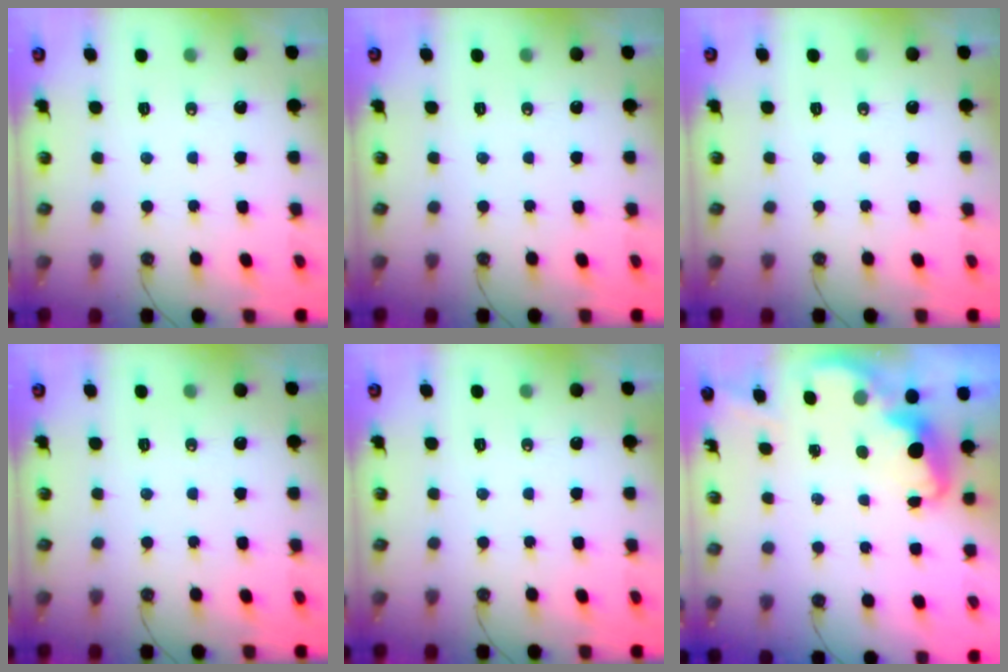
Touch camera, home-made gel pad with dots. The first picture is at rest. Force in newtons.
{"total": 0.0}
{"total": 0.0}
{"total": 0.0}
{"total": 0.0}
{"total": 2.8, "press": 2.7, "slide": 0.8}